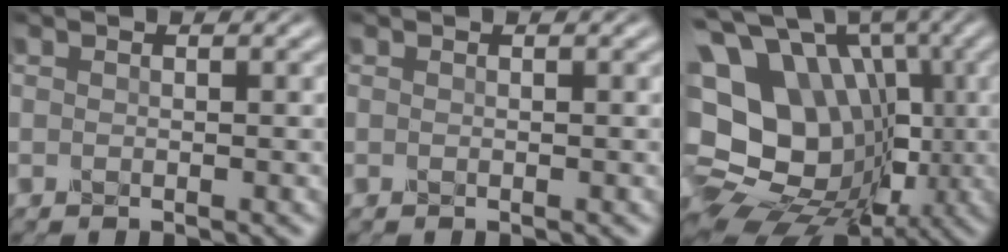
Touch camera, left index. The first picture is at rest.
{"total": 0.0}
{"total": 18.9, "force": [2.2, 15.7, 10.4], "torque": [-0.188, 0.025, 0.034]}